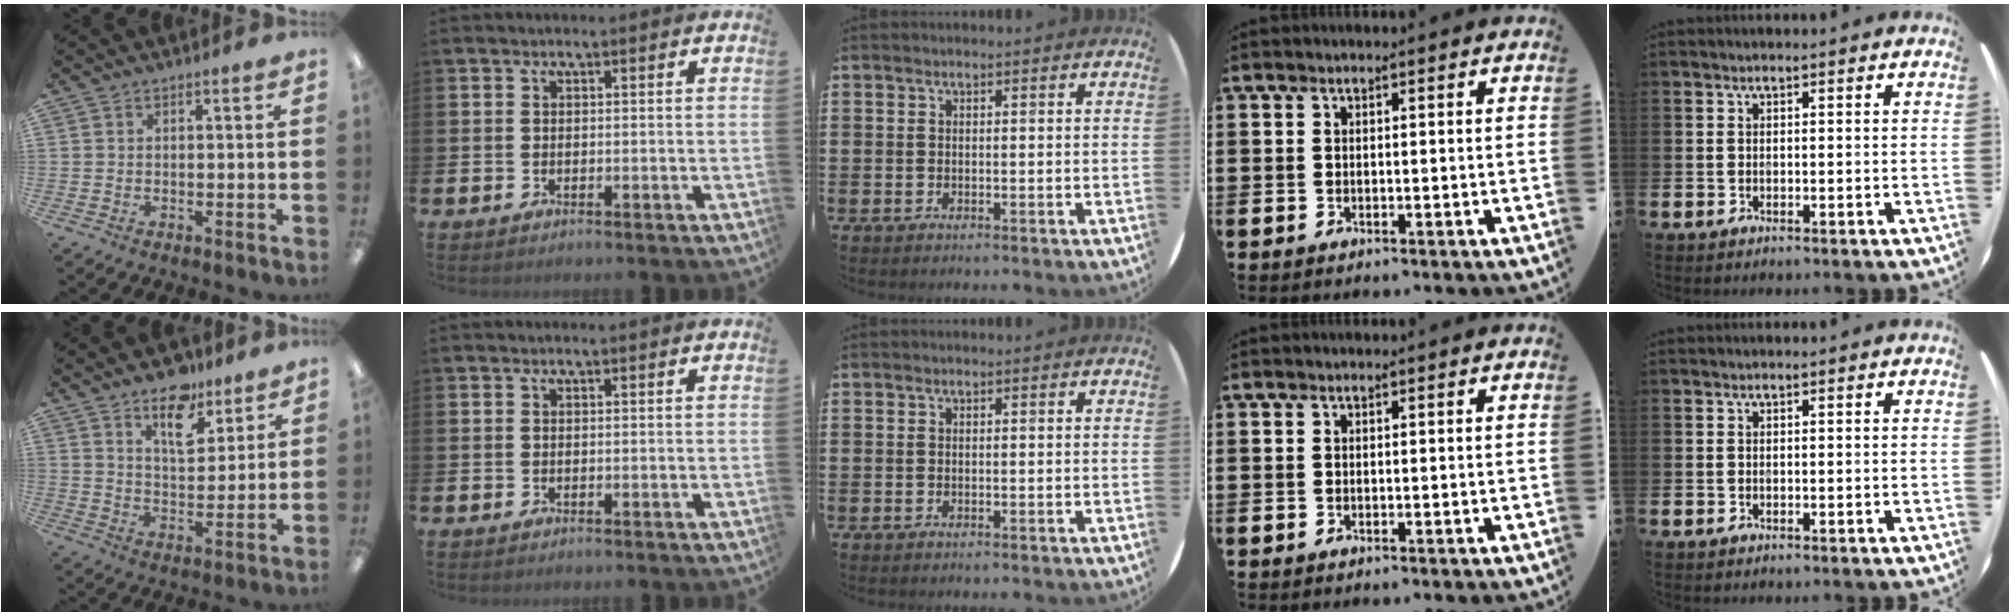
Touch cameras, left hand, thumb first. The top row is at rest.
{"thumb": {"total": 11.9, "force": [8.0, 5.7, 6.6], "torque": [-0.085, -0.043, 0.138]}}